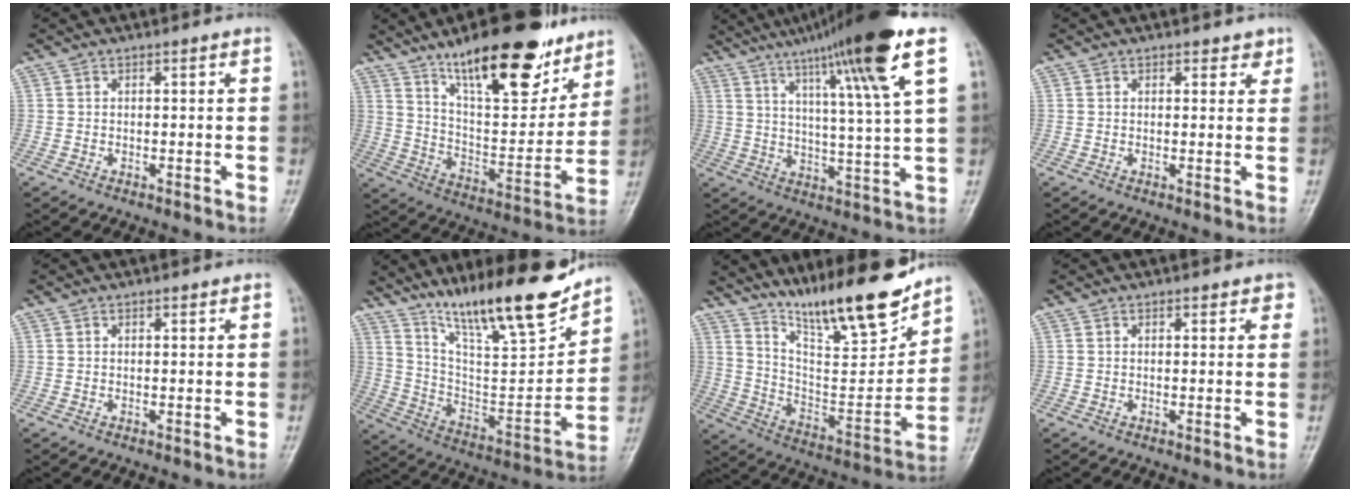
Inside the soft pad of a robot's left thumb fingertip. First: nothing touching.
{"total": 22.7, "force": [15.2, 7.8, 14.9], "torque": [-0.185, -0.074, 0.252]}
{"total": 19.2, "force": [10.7, 0.5, 15.9], "torque": [-0.245, -0.025, 0.167]}
{"total": 2.3, "force": [1.6, 1.4, 0.9], "torque": [0.011, -0.007, 0.017]}
{"total": 0.5, "force": [0.3, 0.3, 0.2], "torque": [-0.002, -0.002, 0.004]}
{"total": 22.5, "force": [16.7, 5.0, 14.3], "torque": [-0.202, -0.083, 0.287]}
{"total": 20.3, "force": [16.1, 3.8, 11.8], "torque": [-0.153, -0.096, 0.279]}
{"total": 1.7, "force": [1.1, 1.0, 0.8], "torque": [0.007, -0.002, 0.008]}